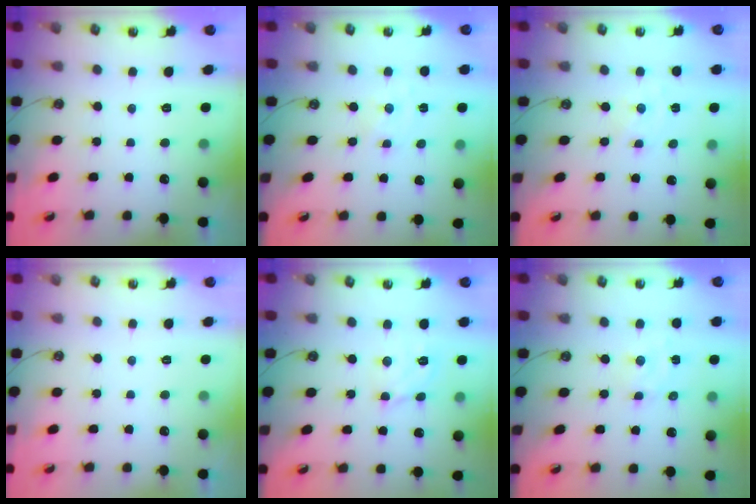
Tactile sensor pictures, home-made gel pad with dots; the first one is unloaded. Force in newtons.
{"total": 0.0}
{"total": 0.0}
{"total": 0.0}
{"total": 6.1, "press": 6.1, "slide": 0.3}
{"total": 2.3, "press": 2.3, "slide": 0.5}